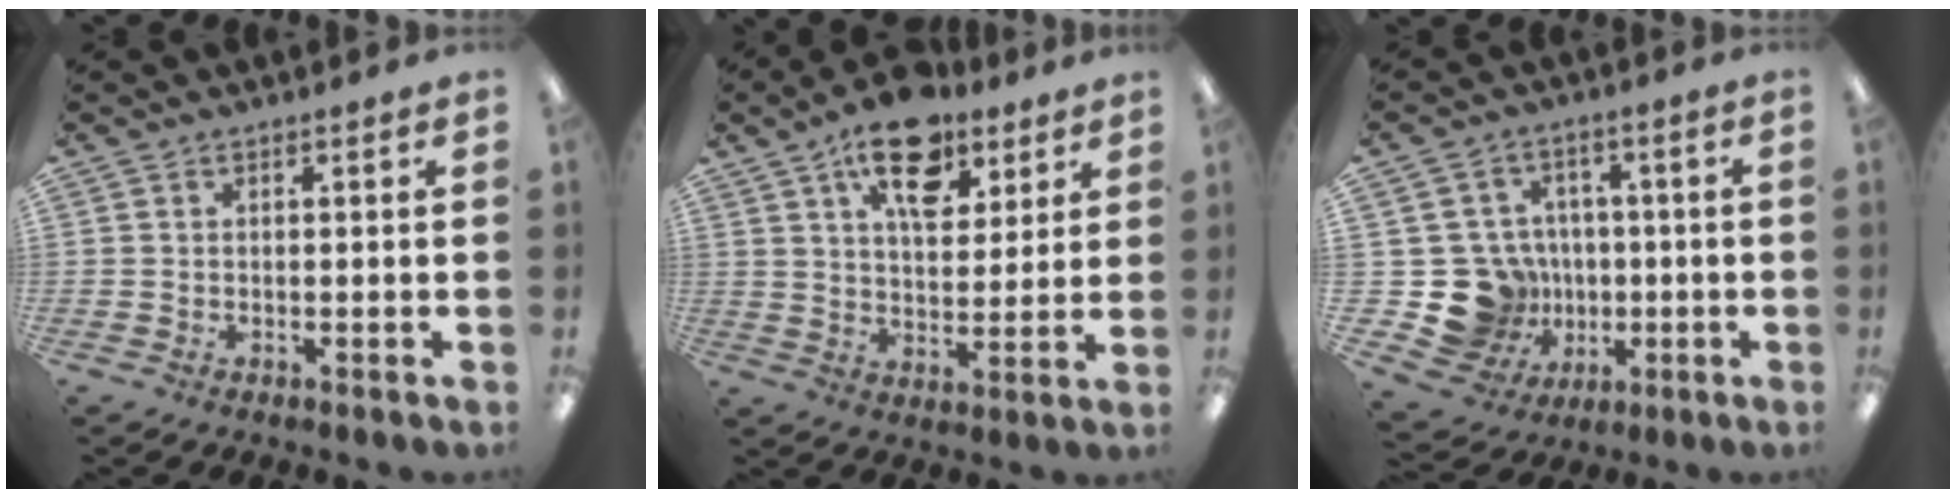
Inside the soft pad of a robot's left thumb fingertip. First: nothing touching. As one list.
[{"total": 15.3, "force": [9.5, 7.8, 9.1], "torque": [-0.129, -0.039, 0.163]}, {"total": 14.5, "force": [-2.3, 13.5, 4.7], "torque": [-0.119, 0.016, -0.016]}]